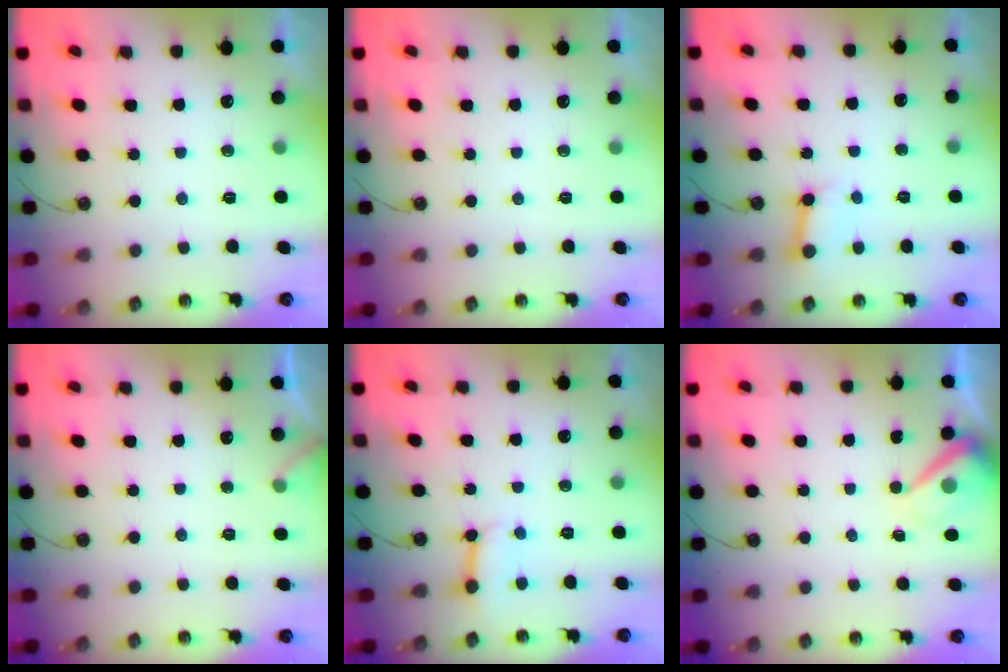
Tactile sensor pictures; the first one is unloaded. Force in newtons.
{"total": 0.0}
{"total": 3.9, "press": 3.8, "slide": 0.5}
{"total": 4.5, "press": 4.5, "slide": 0.3}
{"total": 5.3, "press": 5.2, "slide": 0.6}
{"total": 7.3, "press": 7.2, "slide": 1.0}